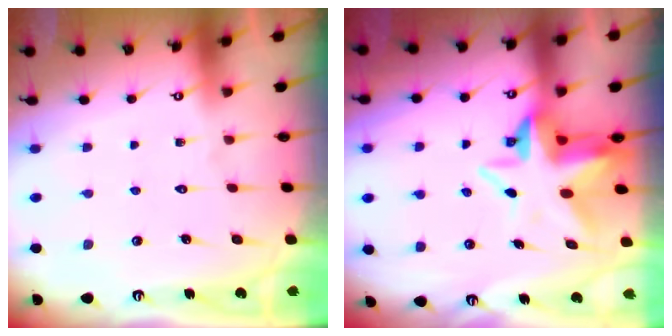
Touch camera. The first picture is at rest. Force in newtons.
{"total": 7.5, "press": 7.4, "slide": 1.2}